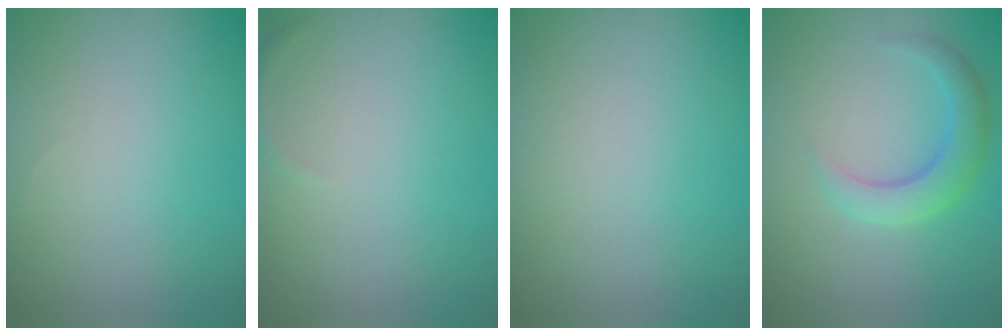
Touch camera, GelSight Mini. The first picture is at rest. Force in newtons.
{"total": 0.6, "press": 0.6, "slide": 0.1}
{"total": 0.0}
{"total": 3.4, "press": 3.4, "slide": 0.0}